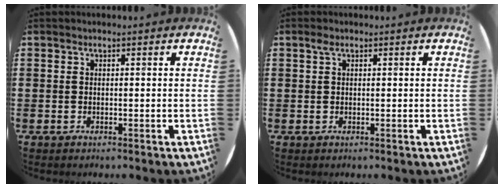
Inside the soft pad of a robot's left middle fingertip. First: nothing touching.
{"total": 0.9, "force": [0.5, 0.5, 0.5], "torque": [-0.004, 0.001, 0.007]}